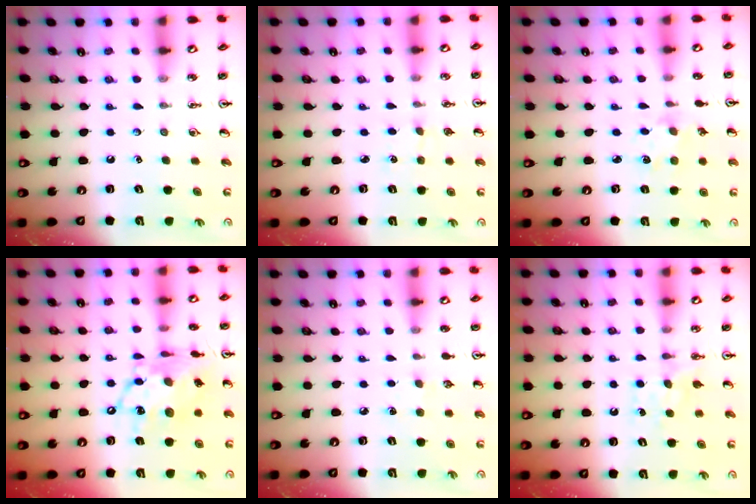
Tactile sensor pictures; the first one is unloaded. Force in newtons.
{"total": 1.5, "press": 1.5, "slide": 0.3}
{"total": 2.9, "press": 2.8, "slide": 0.4}
{"total": 14.8, "press": 14.7, "slide": 1.4}
{"total": 2.8, "press": 2.8, "slide": 0.4}
{"total": 5.1, "press": 5.0, "slide": 0.6}